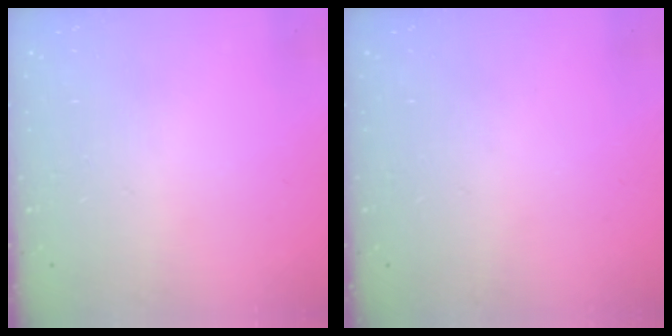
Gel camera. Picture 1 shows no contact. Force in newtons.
{"total": 0.0}